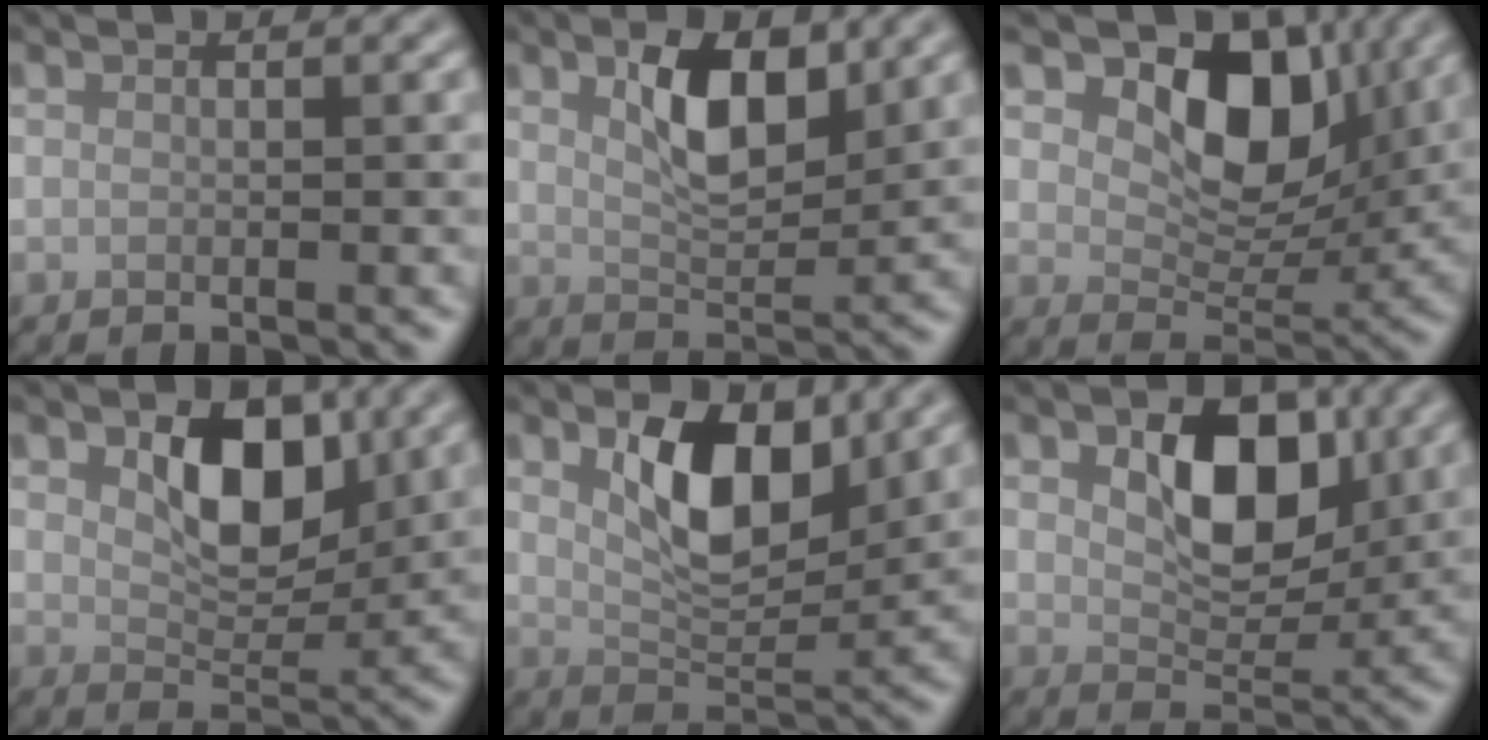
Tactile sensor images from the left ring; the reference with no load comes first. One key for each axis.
{"total": 5.4, "fx": 2.0, "fy": 2.6, "fz": 4.3, "tx": -0.077, "ty": 0.001, "tz": 0.035}
{"total": 8.6, "fx": 3.6, "fy": 5.4, "fz": 5.7, "tx": -0.079, "ty": -0.013, "tz": 0.053}
{"total": 6.2, "fx": 2.0, "fy": 3.7, "fz": 4.5, "tx": -0.072, "ty": -0.005, "tz": 0.029}
{"total": 7.1, "fx": 2.6, "fy": 3.8, "fz": 5.4, "tx": -0.091, "ty": -0.003, "tz": 0.042}
{"total": 7.2, "fx": 2.0, "fy": 4.5, "fz": 5.3, "tx": -0.082, "ty": -0.005, "tz": 0.030}